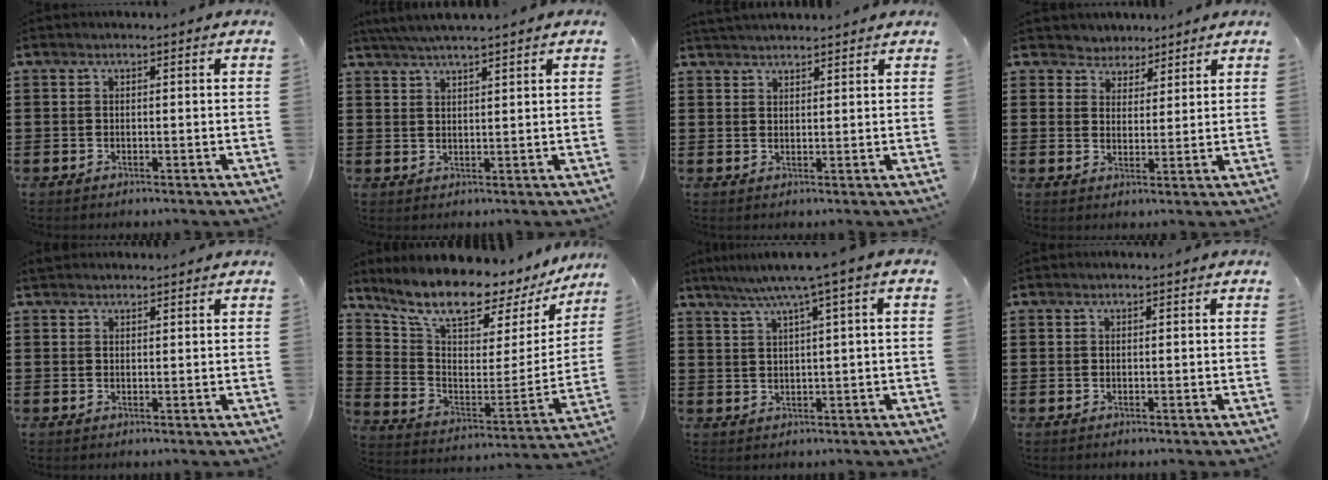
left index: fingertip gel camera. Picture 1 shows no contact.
{"total": 3.1, "force": [2.8, -0.3, 1.2], "torque": [-0.031, -0.002, 0.052]}
{"total": 2.0, "force": [2.0, -0.1, 0.0], "torque": [-0.004, 0.000, 0.040]}
{"total": 3.7, "force": [3.1, 2.1, -0.5], "torque": [-0.012, -0.003, 0.056]}
{"total": 1.3, "force": [1.3, 0.4, 0.1], "torque": [-0.005, 0.002, 0.024]}
{"total": 10.3, "force": [8.5, 2.4, 5.2], "torque": [-0.117, -0.071, 0.141]}
{"total": 4.2, "force": [1.9, -0.6, 3.8], "torque": [-0.078, -0.006, 0.027]}
{"total": 0.0}